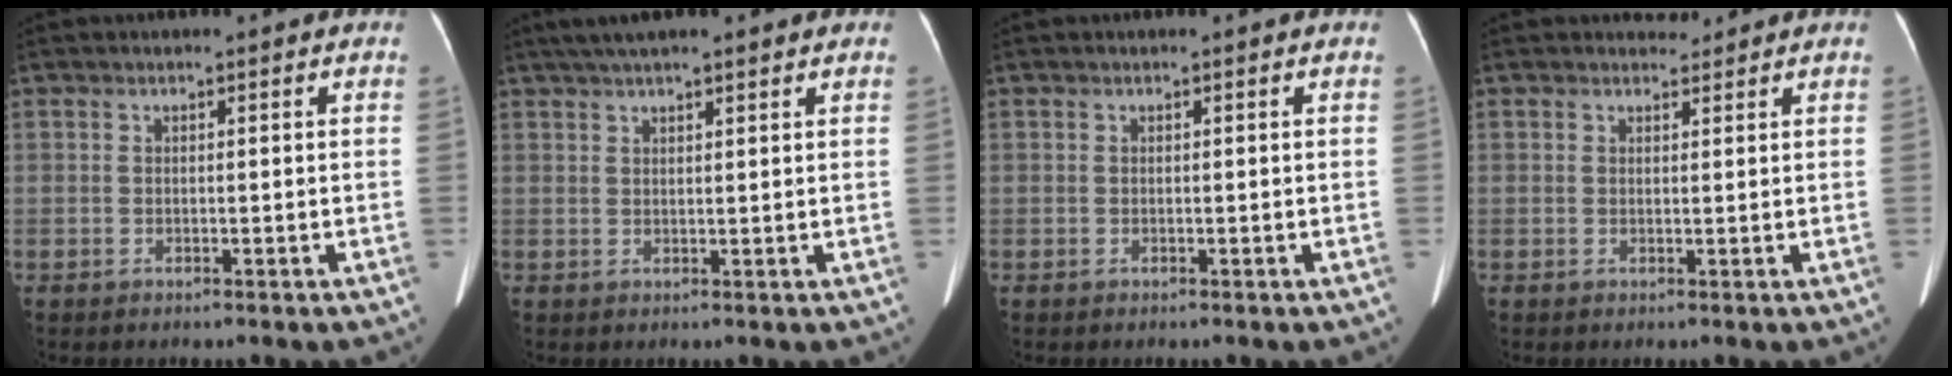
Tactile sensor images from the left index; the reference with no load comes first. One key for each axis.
{"total": 8.0, "fx": 6.2, "fy": 1.3, "fz": 4.8, "tx": -0.071, "ty": 0.040, "tz": 0.092}
{"total": 0.0}
{"total": 1.4, "fx": 1.3, "fy": 0.5, "fz": -0.3, "tx": 0.004, "ty": -0.001, "tz": 0.017}